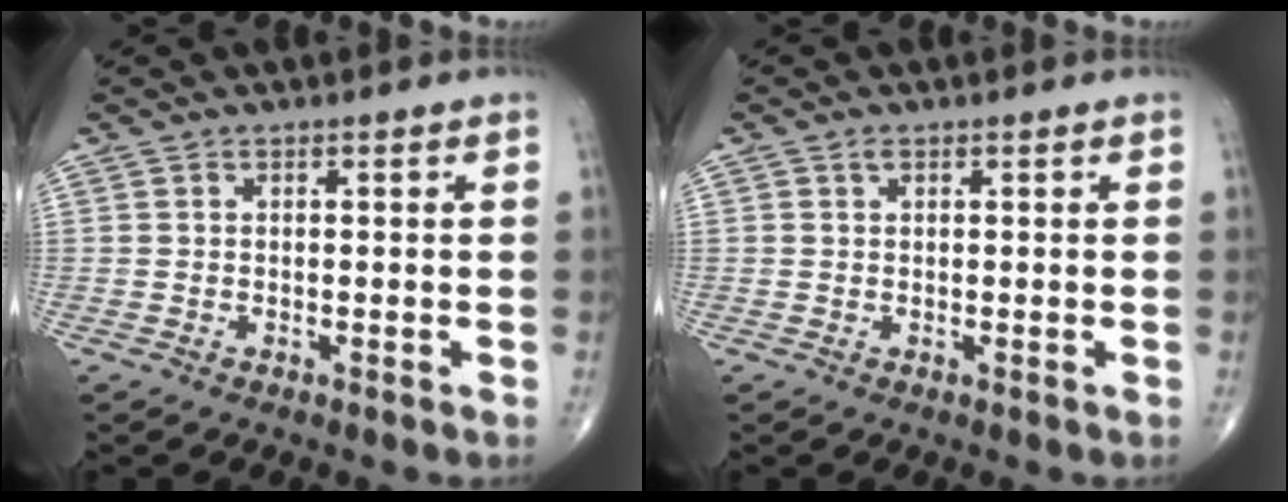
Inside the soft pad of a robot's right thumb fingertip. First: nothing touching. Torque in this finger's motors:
{"motor_torque": [-0.31, 0.18, -0.04, 0.07, 0.00]}